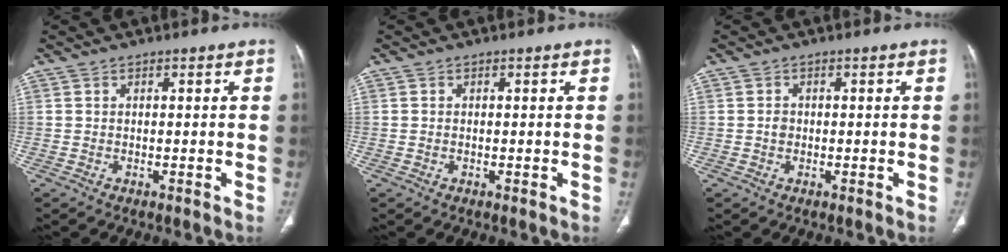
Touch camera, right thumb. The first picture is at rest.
{"total": 0.0}
{"total": 1.3, "force": [-0.1, 1.1, 0.7], "torque": [-0.009, 0.004, -0.003]}